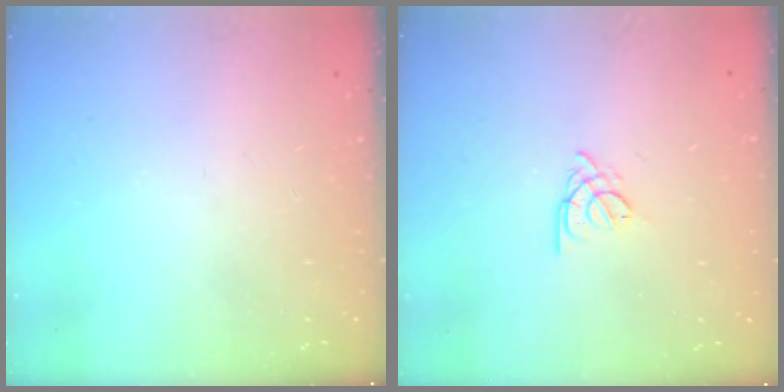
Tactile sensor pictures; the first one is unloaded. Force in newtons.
{"total": 2.5, "press": 2.5, "slide": 0.7}